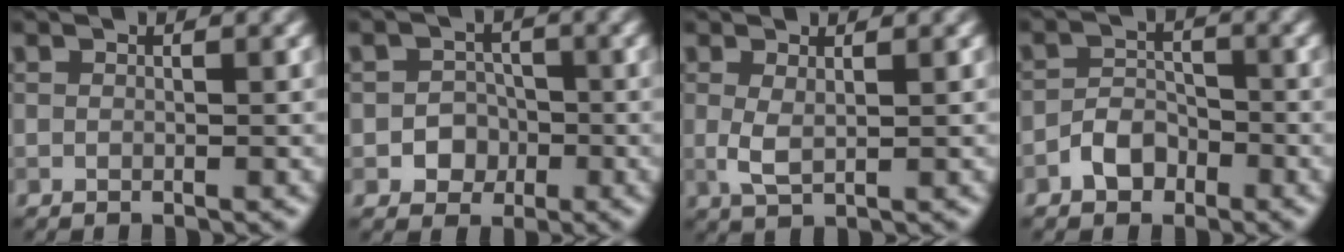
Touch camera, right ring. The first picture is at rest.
{"total": 2.8, "force": [-0.9, 2.5, 0.9], "torque": [0.005, 0.002, -0.027]}
{"total": 1.9, "force": [0.3, 0.7, 1.7], "torque": [-0.040, -0.001, 0.009]}
{"total": 2.6, "force": [-1.6, 1.8, 1.0], "torque": [-0.012, 0.010, -0.031]}